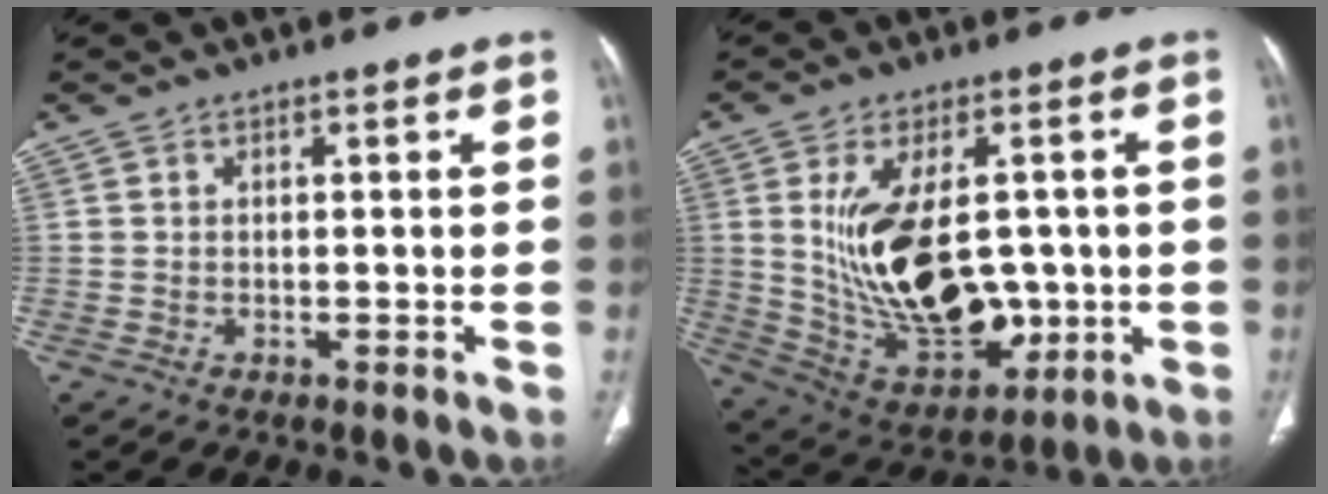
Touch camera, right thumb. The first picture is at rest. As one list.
[{"total": 20.6, "force": [0.4, 12.0, 16.8], "torque": [-0.271, -0.012, 0.040]}]